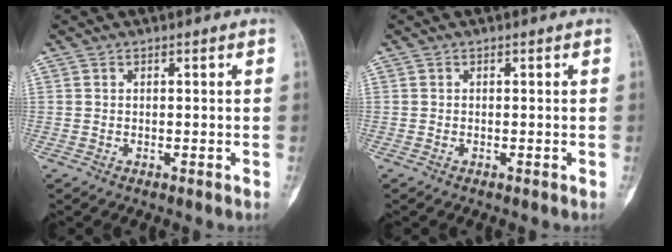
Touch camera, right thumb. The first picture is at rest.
{"total": 0.0}